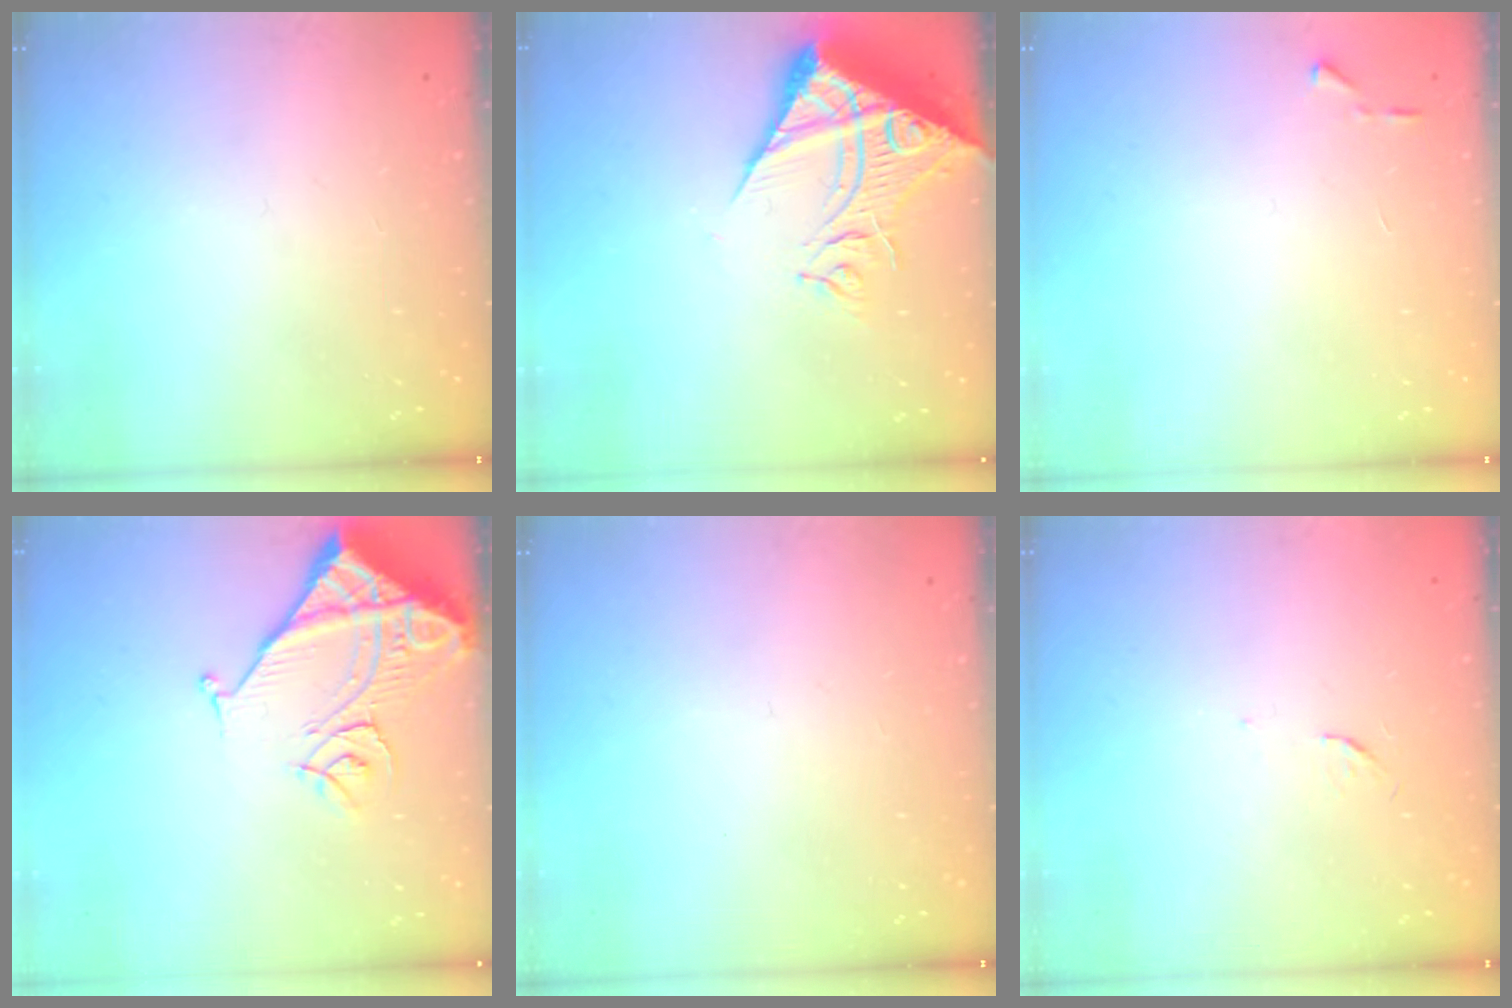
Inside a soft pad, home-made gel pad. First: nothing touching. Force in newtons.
{"total": 14.2, "press": 14.1, "slide": 1.9}
{"total": 4.1, "press": 4.0, "slide": 0.5}
{"total": 12.1, "press": 12.0, "slide": 1.6}
{"total": 0.0}
{"total": 3.2, "press": 3.2, "slide": 0.4}